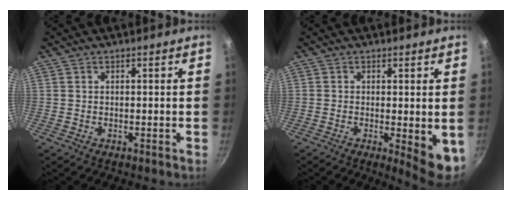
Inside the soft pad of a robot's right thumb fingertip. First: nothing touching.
{"total": 6.5, "force": [-1.0, 1.8, 6.1], "torque": [-0.075, -0.012, -0.009]}